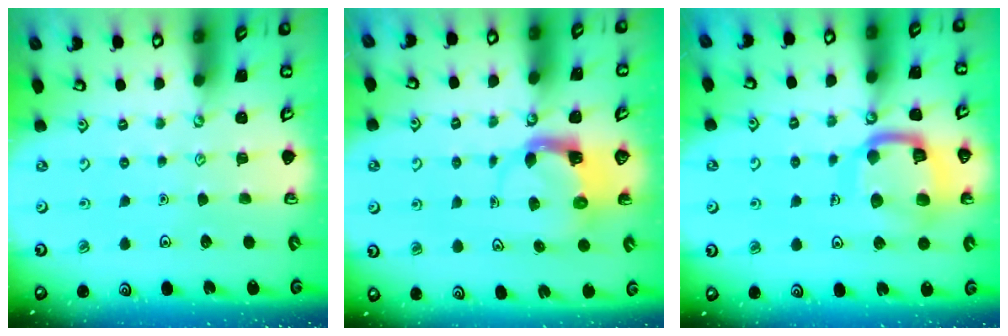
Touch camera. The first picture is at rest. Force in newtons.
{"total": 3.8, "press": 3.8, "slide": 0.7}
{"total": 14.6, "press": 14.5, "slide": 1.6}